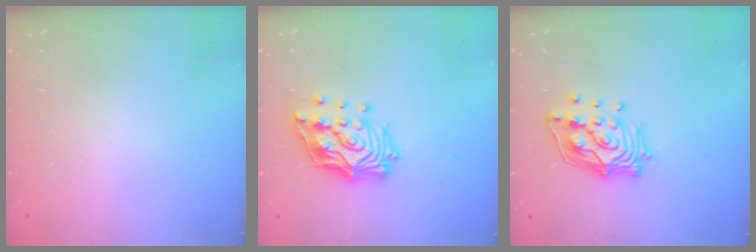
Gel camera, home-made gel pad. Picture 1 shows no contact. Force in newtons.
{"total": 17.7, "press": 17.6, "slide": 2.0}
{"total": 14.1, "press": 14.0, "slide": 1.7}